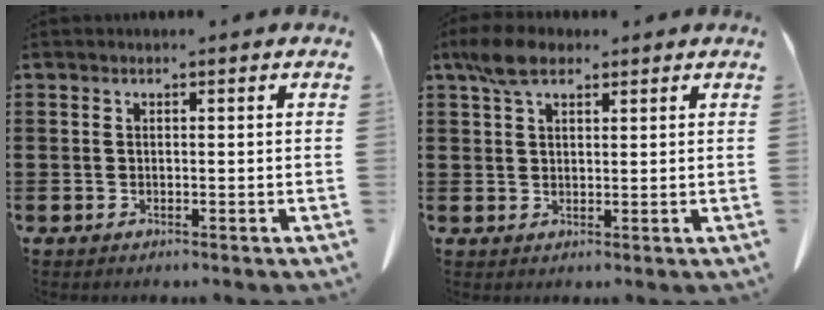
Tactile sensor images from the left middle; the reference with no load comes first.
{"total": 5.0, "force": [3.3, 2.4, 2.9], "torque": [-0.068, 0.007, 0.062]}